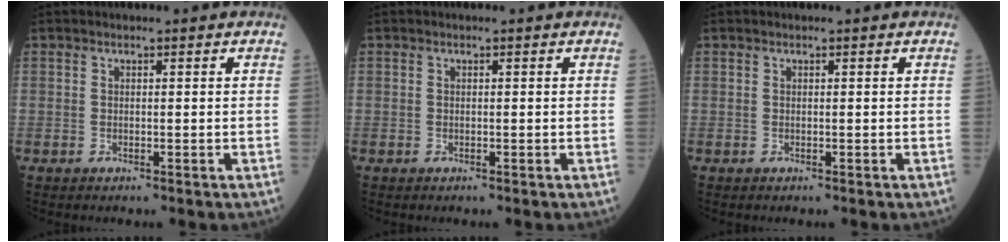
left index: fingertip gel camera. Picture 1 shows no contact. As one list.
[{"total": 0.0}, {"total": 0.0}]